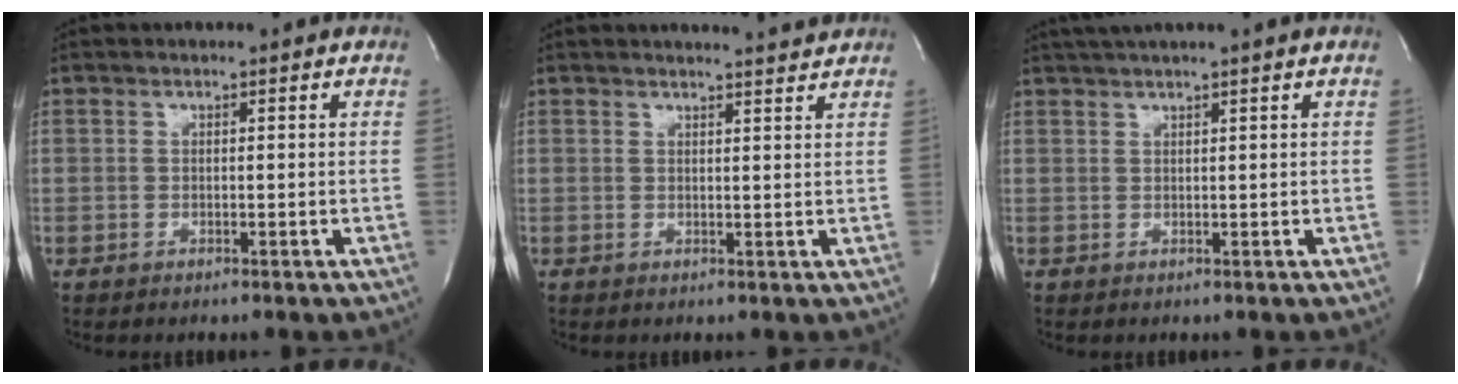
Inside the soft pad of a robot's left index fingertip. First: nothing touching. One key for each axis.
{"total": 4.5, "fx": 4.4, "fy": -0.3, "fz": 0.8, "tx": -0.019, "ty": -0.003, "tz": 0.046}
{"total": 4.0, "fx": 3.1, "fy": -1.1, "fz": 2.2, "tx": -0.034, "ty": 0.019, "tz": 0.058}